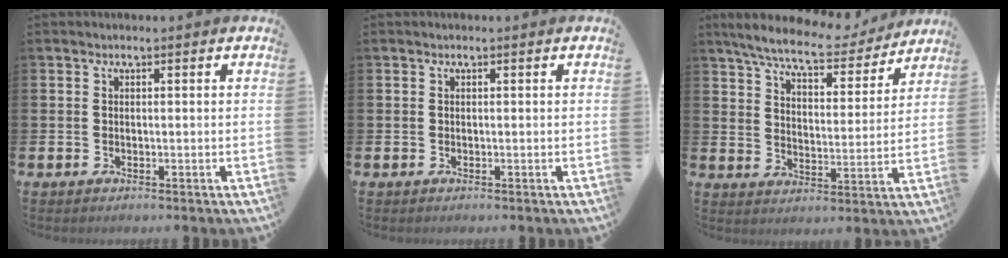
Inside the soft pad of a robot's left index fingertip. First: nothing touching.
{"total": 0.0}
{"total": 8.2, "force": [7.5, 1.5, 3.0], "torque": [-0.083, -0.042, 0.128]}